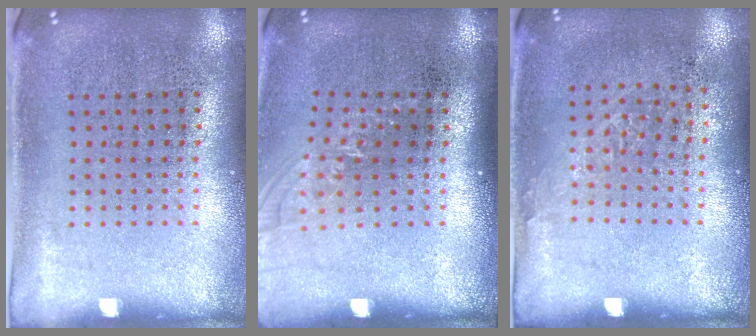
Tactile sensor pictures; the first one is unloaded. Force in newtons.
{"total": 1.1, "press": 0.9, "slide": 0.5}
{"total": 0.9, "press": 0.7, "slide": 0.5}